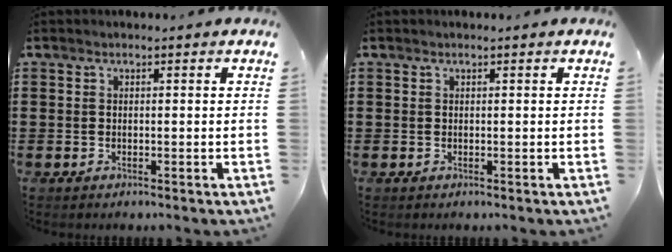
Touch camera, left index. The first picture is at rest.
{"total": 0.0}